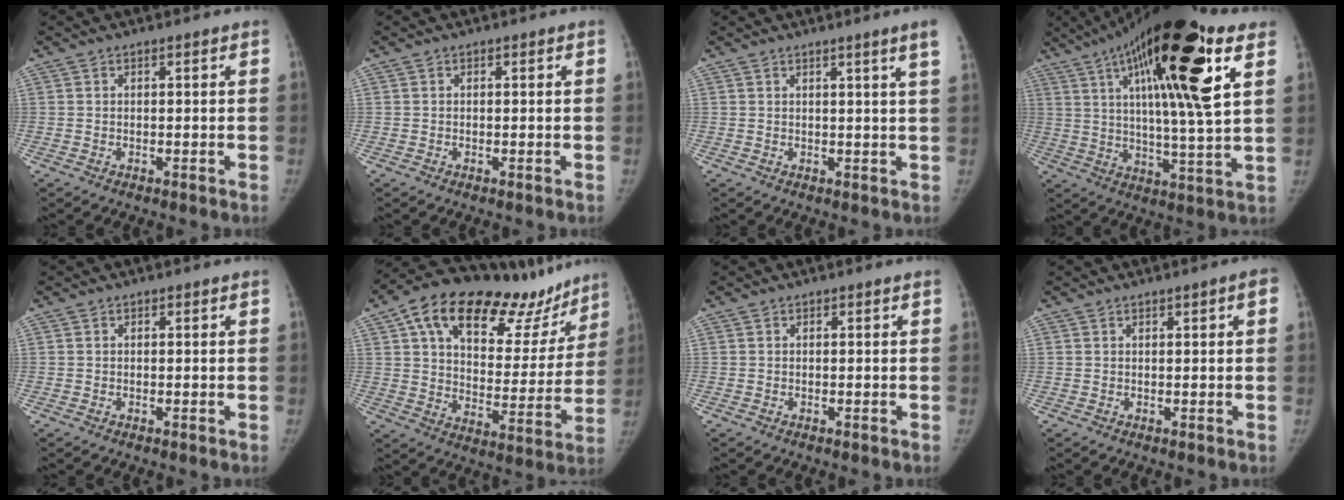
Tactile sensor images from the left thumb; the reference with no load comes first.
{"total": 0.0}
{"total": 4.0, "force": [2.4, -1.0, 3.0], "torque": [-0.041, -0.014, 0.031]}
{"total": 25.9, "force": [10.3, 5.5, 23.1], "torque": [-0.388, -0.003, 0.159]}
{"total": 0.0}
{"total": 28.3, "force": [18.8, 13.6, 16.3], "torque": [-0.204, -0.035, 0.280]}
{"total": 0.0}
{"total": 2.0, "force": [0.5, 0.6, 1.8], "torque": [-0.019, 0.005, 0.006]}